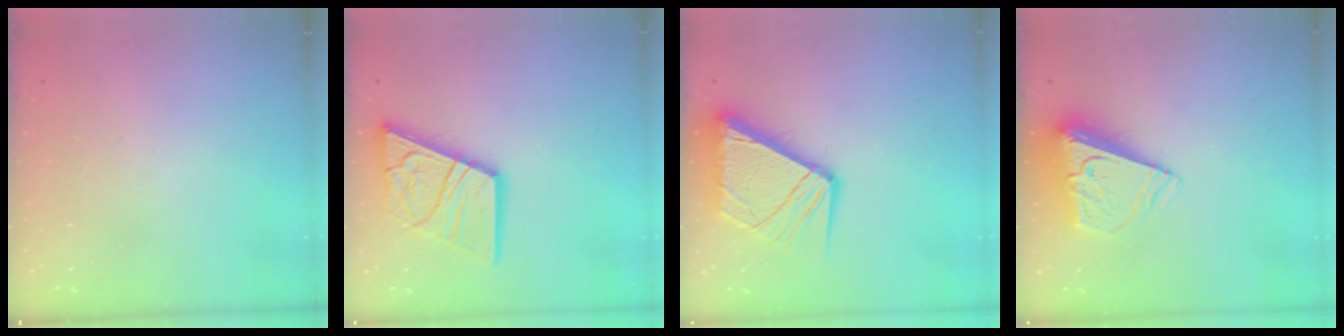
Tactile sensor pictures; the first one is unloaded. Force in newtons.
{"total": 16.4, "press": 16.3, "slide": 1.9}
{"total": 14.5, "press": 14.4, "slide": 1.6}
{"total": 9.4, "press": 9.4, "slide": 1.2}